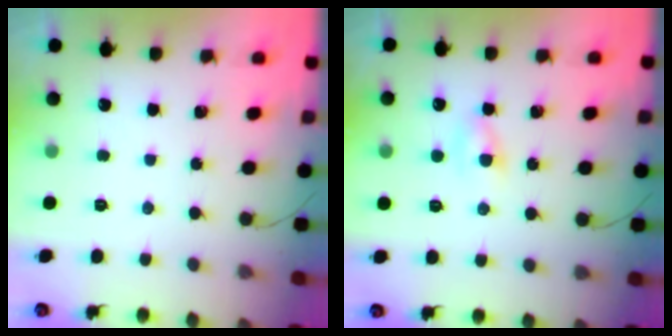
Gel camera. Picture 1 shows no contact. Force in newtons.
{"total": 2.4, "press": 2.1, "slide": 1.2}